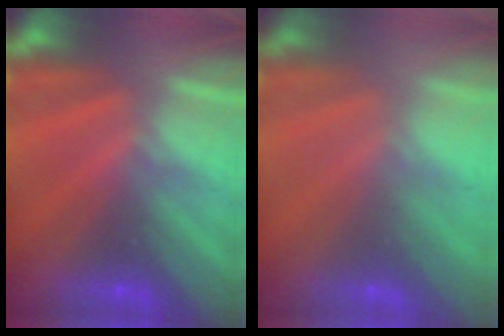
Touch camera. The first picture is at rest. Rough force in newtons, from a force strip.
{"total": 2.5}